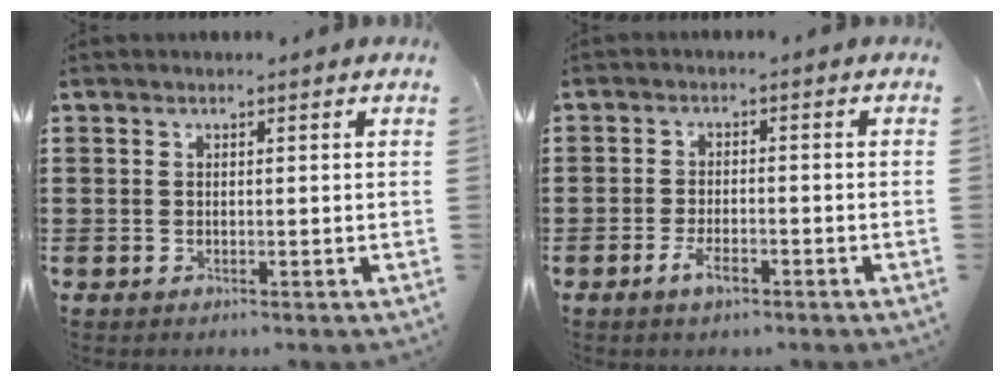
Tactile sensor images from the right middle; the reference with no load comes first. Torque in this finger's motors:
{"motor_torque": [1.02, -0.28, 0.07, 0.04]}